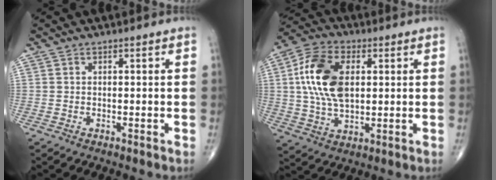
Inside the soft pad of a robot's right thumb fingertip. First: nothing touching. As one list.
[{"total": 14.5, "force": [2.4, 8.6, 11.4], "torque": [-0.216, 0.007, 0.042]}]